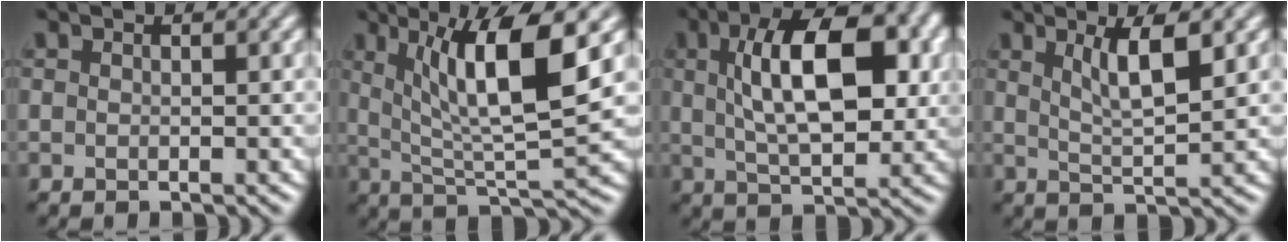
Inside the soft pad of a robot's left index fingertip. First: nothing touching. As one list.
[{"total": 9.4, "force": [3.2, 1.9, 8.6], "torque": [-0.140, -0.006, 0.064]}, {"total": 10.0, "force": [1.9, 4.7, 8.6], "torque": [-0.144, 0.008, 0.031]}, {"total": 4.0, "force": [1.7, 0.9, 3.5], "torque": [-0.060, -0.003, 0.033]}]